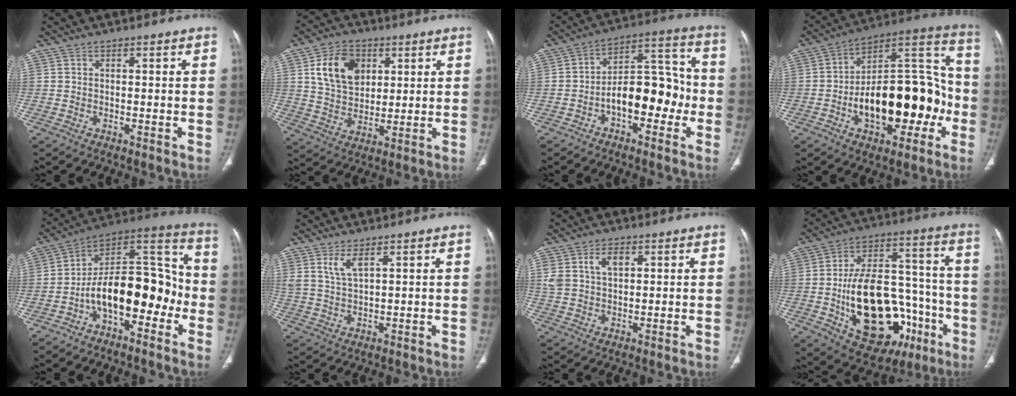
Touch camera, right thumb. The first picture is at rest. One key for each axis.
{"total": 12.3, "fx": 4.2, "fy": 8.7, "fz": 7.5, "tx": -0.103, "ty": -0.009, "tz": 0.080}
{"total": 13.5, "fx": -3.8, "fy": 7.6, "fz": 10.5, "tx": -0.128, "ty": 0.054, "tz": -0.066}
{"total": 25.1, "fx": -6.1, "fy": 13.5, "fz": 20.2, "tx": -0.272, "ty": 0.062, "tz": -0.085}
{"total": 18.4, "fx": -5.9, "fy": 9.7, "fz": 14.6, "tx": -0.198, "ty": 0.091, "tz": -0.099}
{"total": 4.0, "fx": 2.4, "fy": 1.1, "fz": 3.0, "tx": -0.067, "ty": -0.017, "tz": 0.058}
{"total": 6.1, "fx": 2.4, "fy": 3.7, "fz": 4.2, "tx": -0.073, "ty": -0.001, "tz": 0.051}
{"total": 28.8, "fx": -8.7, "fy": 16.6, "fz": 21.9, "tx": -0.337, "ty": 0.040, "tz": -0.113}